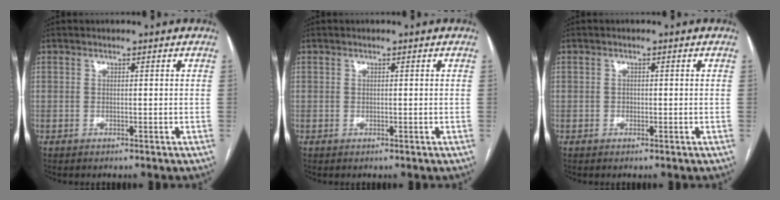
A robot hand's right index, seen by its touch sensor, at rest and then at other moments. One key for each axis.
{"total": 0.0}
{"total": 0.7, "fx": -0.2, "fy": 0.7, "fz": 0.3, "tx": -0.002, "ty": 0.003, "tz": -0.004}